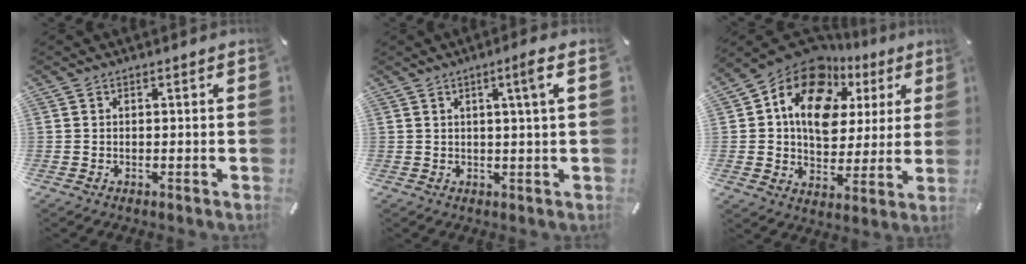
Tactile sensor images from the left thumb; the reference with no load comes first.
{"total": 4.7, "force": [1.7, -0.1, 4.4], "torque": [-0.070, -0.009, 0.022]}
{"total": 15.7, "force": [7.3, 11.5, 7.9], "torque": [-0.143, -0.049, 0.129]}